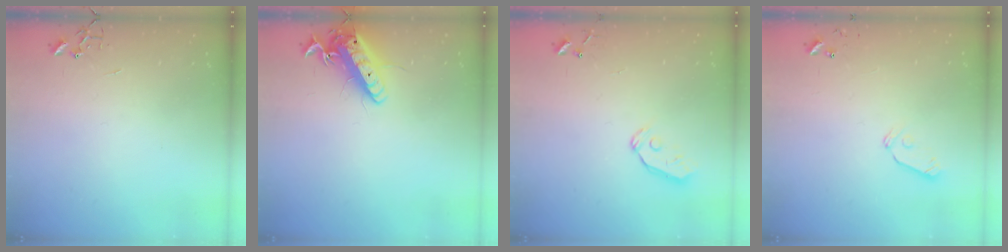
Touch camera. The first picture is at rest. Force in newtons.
{"total": 13.5, "press": 13.3, "slide": 2.3}
{"total": 5.3, "press": 5.3, "slide": 0.4}
{"total": 6.0, "press": 6.0, "slide": 0.7}